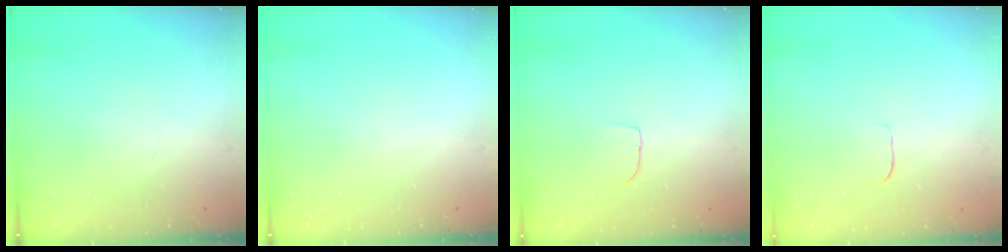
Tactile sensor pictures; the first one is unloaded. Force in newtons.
{"total": 0.0}
{"total": 3.8, "press": 3.8, "slide": 0.4}
{"total": 3.6, "press": 3.6, "slide": 0.2}